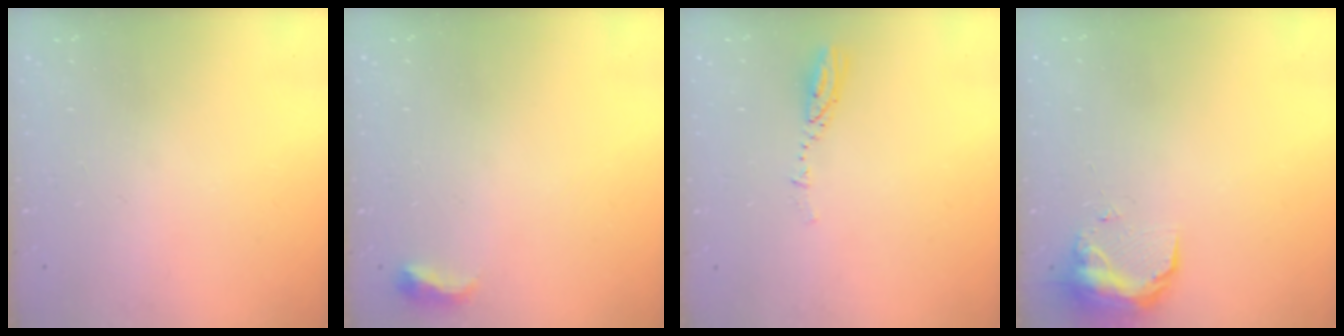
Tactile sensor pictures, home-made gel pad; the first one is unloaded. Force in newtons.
{"total": 3.9, "press": 3.8, "slide": 0.9}
{"total": 3.7, "press": 3.7, "slide": 0.3}
{"total": 8.9, "press": 8.7, "slide": 1.5}